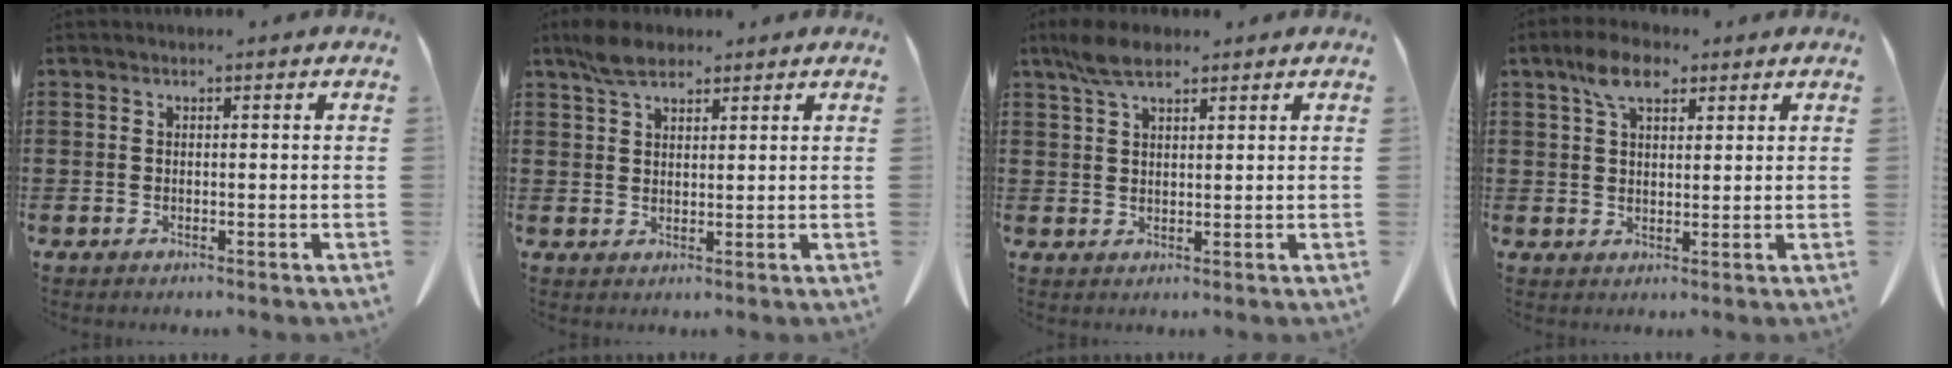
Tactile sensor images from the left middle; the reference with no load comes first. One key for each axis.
{"total": 4.5, "fx": 3.3, "fy": 1.9, "fz": 2.4, "tx": -0.057, "ty": 0.007, "tz": 0.062}
{"total": 5.1, "fx": 3.3, "fy": 1.9, "fz": 3.4, "tx": -0.075, "ty": 0.006, "tz": 0.062}
{"total": 6.3, "fx": 3.8, "fy": 2.9, "fz": 4.2, "tx": -0.085, "ty": 0.009, "tz": 0.067}